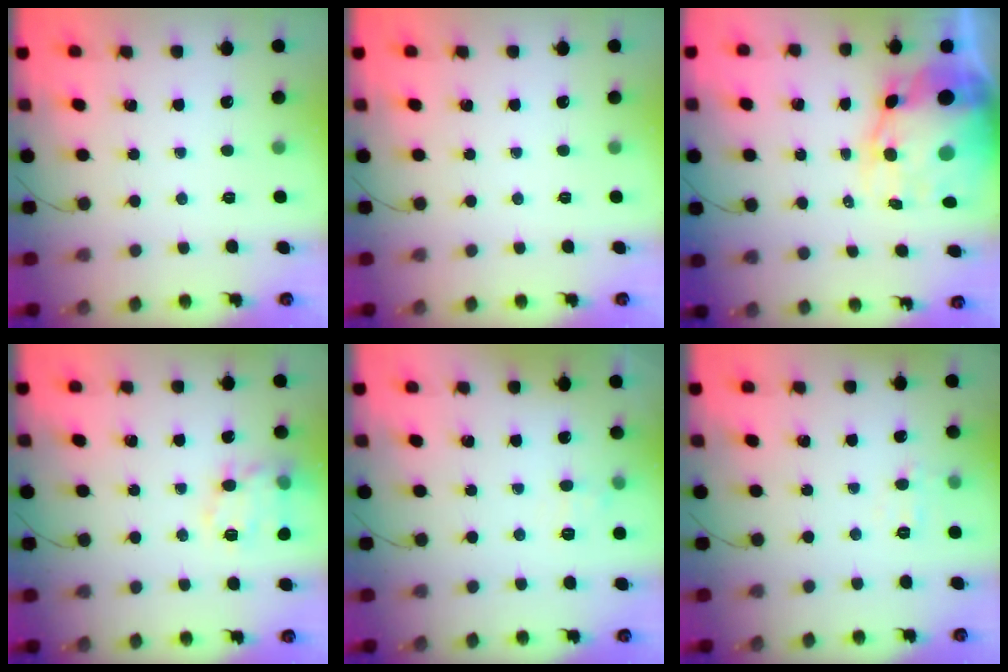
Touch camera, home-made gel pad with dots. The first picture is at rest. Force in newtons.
{"total": 0.0}
{"total": 14.4, "press": 13.8, "slide": 4.1}
{"total": 14.6, "press": 14.6, "slide": 0.9}
{"total": 6.8, "press": 6.5, "slide": 1.9}
{"total": 3.7, "press": 3.5, "slide": 1.2}